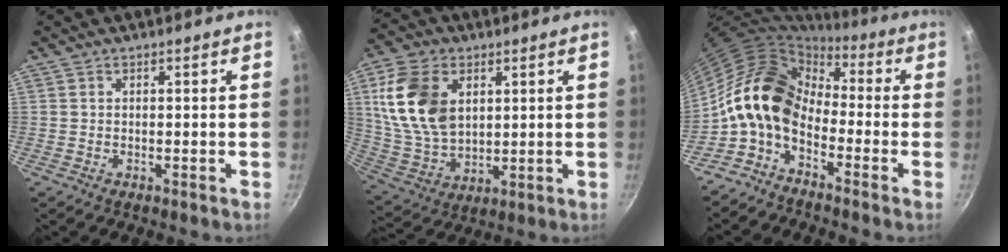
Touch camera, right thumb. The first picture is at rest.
{"total": 16.6, "force": [4.4, 11.1, 11.5], "torque": [-0.200, -0.012, 0.098]}
{"total": 13.2, "force": [-2.7, 8.9, 9.4], "torque": [-0.148, 0.049, -0.077]}